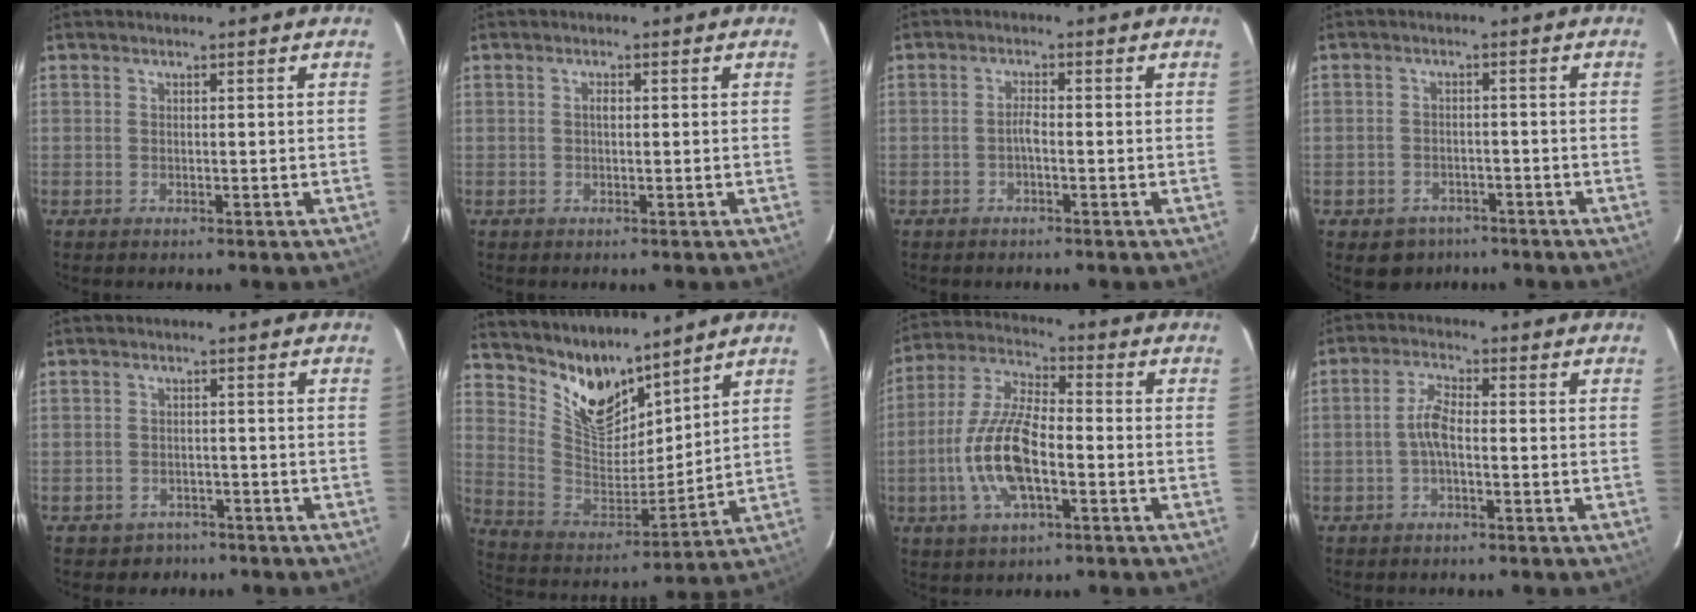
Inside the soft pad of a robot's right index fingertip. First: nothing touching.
{"total": 0.8, "force": [0.1, 0.4, 0.7], "torque": [-0.012, 0.004, 0.002]}
{"total": 1.4, "force": [-0.7, 0.1, 1.2], "torque": [-0.022, 0.005, -0.015]}
{"total": 5.5, "force": [-3.7, 3.9, 1.1], "torque": [-0.035, 0.012, -0.046]}
{"total": 4.5, "force": [-3.1, 3.3, 0.2], "torque": [-0.016, 0.016, -0.041]}
{"total": 12.7, "force": [10.6, 5.2, 4.7], "torque": [-0.099, -0.010, 0.211]}
{"total": 13.7, "force": [-3.8, 5.1, 12.1], "torque": [-0.257, 0.000, -0.075]}
{"total": 3.7, "force": [-1.0, 1.2, 3.4], "torque": [-0.074, 0.012, -0.020]}